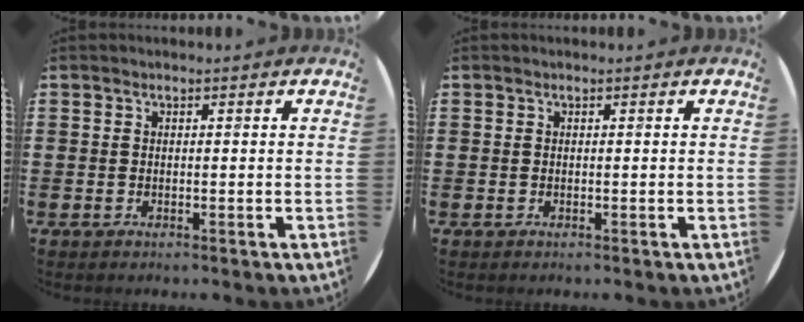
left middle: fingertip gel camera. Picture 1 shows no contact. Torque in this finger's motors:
{"motor_torque": [0.17, -0.32, 0.04, 0.01]}